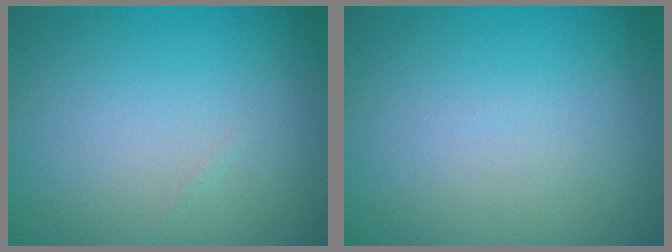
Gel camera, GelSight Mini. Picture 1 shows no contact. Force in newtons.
{"total": 0.0}